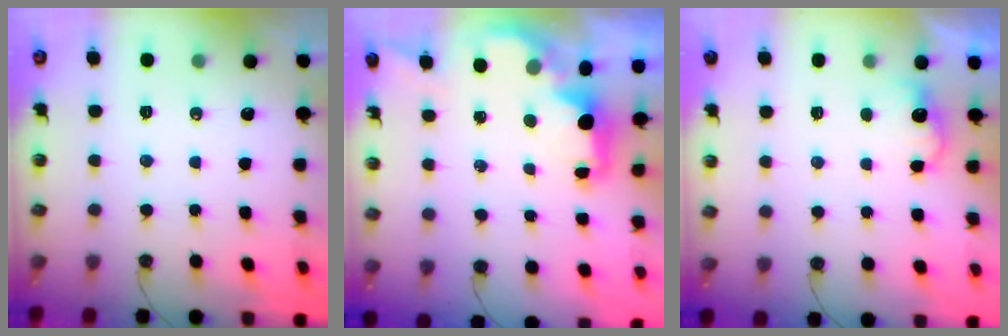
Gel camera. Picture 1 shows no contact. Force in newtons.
{"total": 2.2, "press": 2.1, "slide": 0.8}
{"total": 4.5, "press": 4.4, "slide": 1.0}